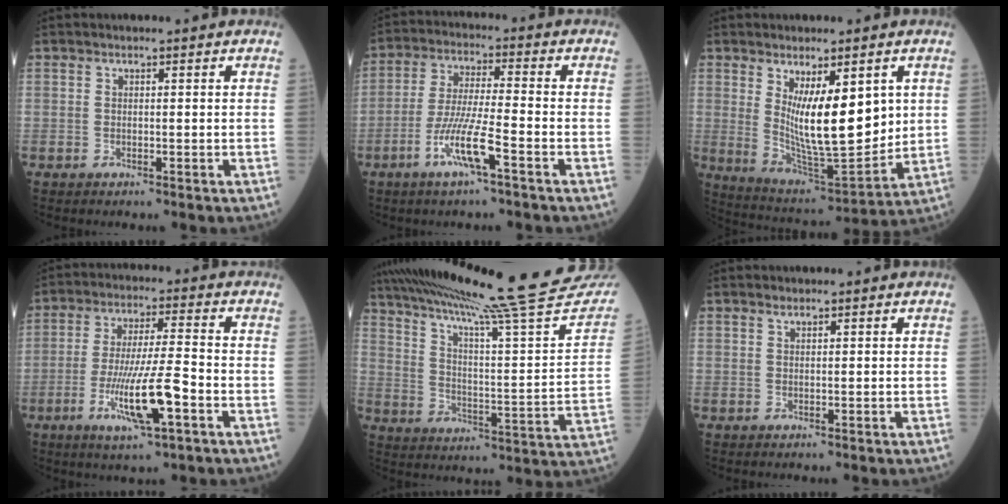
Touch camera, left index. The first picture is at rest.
{"total": 8.2, "force": [-4.1, 0.1, 7.1], "torque": [-0.146, -0.006, -0.080]}
{"total": 12.4, "force": [3.0, 3.4, 11.5], "torque": [-0.199, -0.026, 0.064]}
{"total": 10.6, "force": [-4.1, 0.6, 9.7], "torque": [-0.186, -0.011, -0.072]}
{"total": 30.8, "force": [27.7, -0.3, 13.5], "torque": [-0.225, -0.083, 0.370]}
{"total": 0.5, "force": [0.5, 0.1, 0.2], "torque": [-0.009, 0.003, 0.011]}